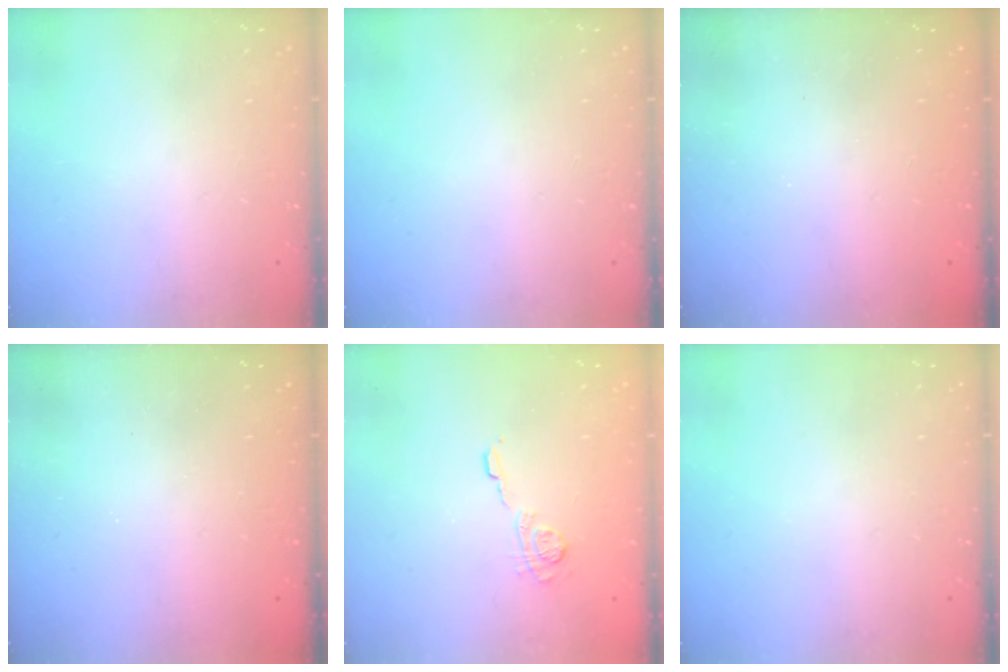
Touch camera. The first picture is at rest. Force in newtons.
{"total": 0.0}
{"total": 2.4, "press": 2.3, "slide": 0.8}
{"total": 2.6, "press": 2.5, "slide": 0.9}
{"total": 9.5, "press": 9.5, "slide": 0.8}
{"total": 0.0}